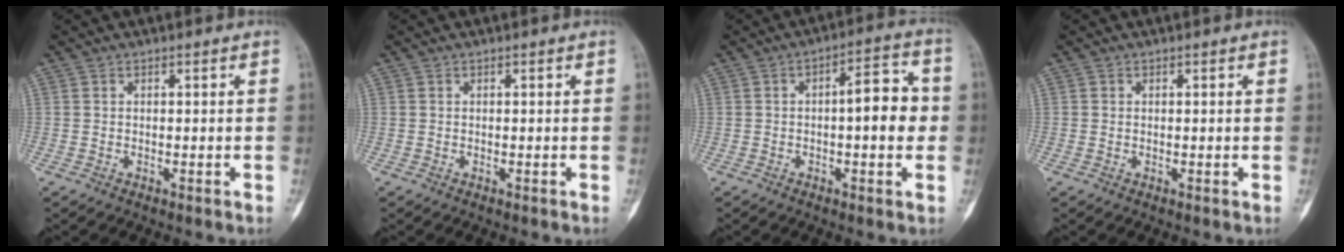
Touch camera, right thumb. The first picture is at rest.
{"total": 0.0}
{"total": 10.2, "force": [-0.3, 3.7, 9.5], "torque": [-0.116, 0.020, -0.008]}
{"total": 0.0}